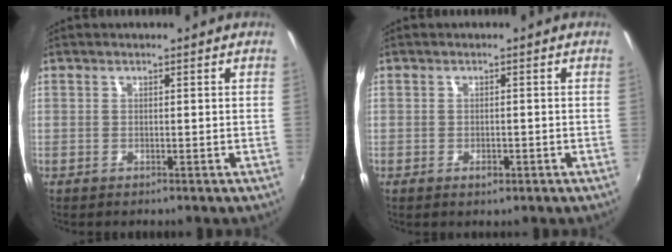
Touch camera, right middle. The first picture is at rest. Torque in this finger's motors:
{"motor_torque": [1.07, -1.07, 0.08, 0.05]}